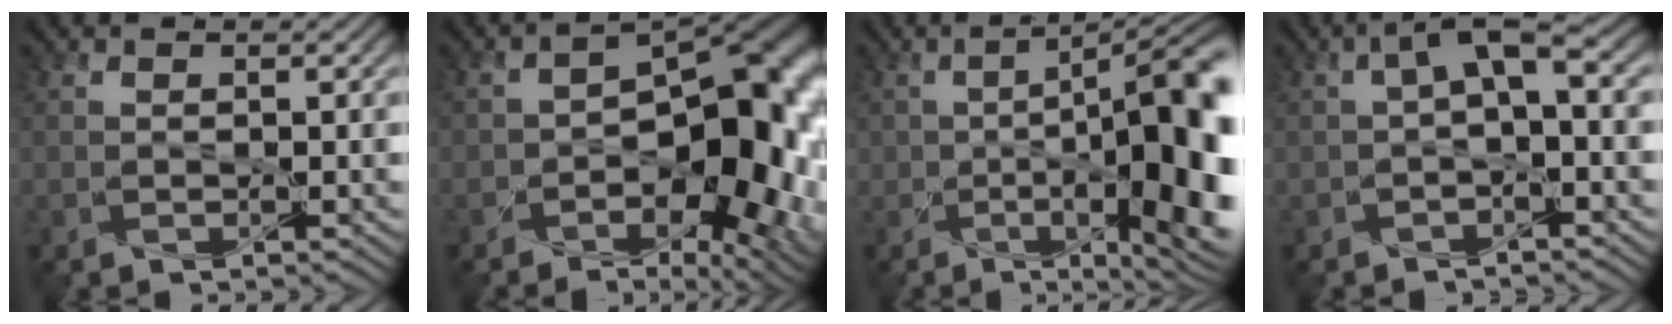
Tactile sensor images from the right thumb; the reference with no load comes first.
{"total": 16.5, "force": [-5.2, 8.8, 12.9], "torque": [-0.154, -0.019, -0.080]}
{"total": 17.0, "force": [-3.5, 5.7, 15.7], "torque": [-0.193, -0.008, -0.058]}
{"total": 3.3, "force": [-0.4, 0.8, 3.1], "torque": [-0.056, 0.017, -0.011]}